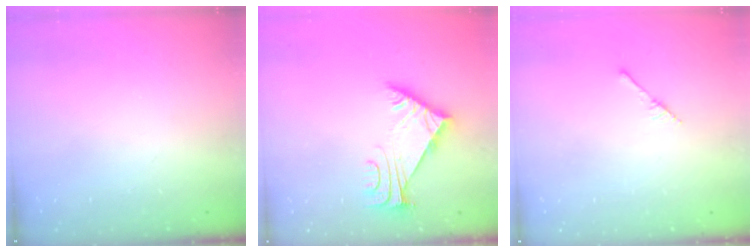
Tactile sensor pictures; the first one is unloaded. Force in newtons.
{"total": 5.9, "press": 5.8, "slide": 1.2}
{"total": 1.7, "press": 1.7, "slide": 0.1}